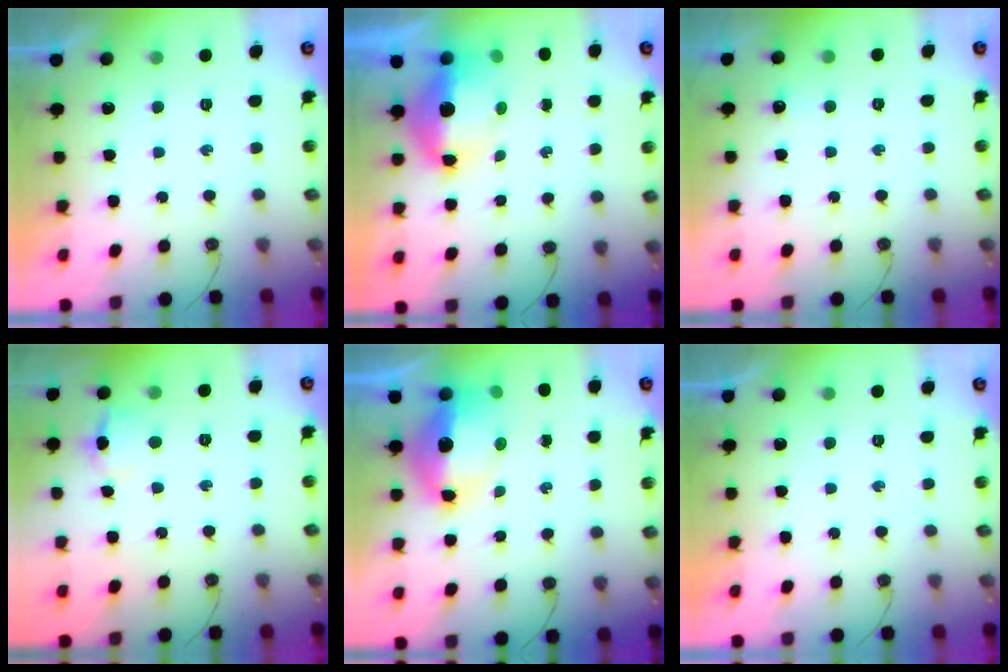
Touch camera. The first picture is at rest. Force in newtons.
{"total": 9.3, "press": 9.2, "slide": 1.4}
{"total": 2.8, "press": 2.7, "slide": 0.4}
{"total": 7.5, "press": 7.4, "slide": 1.0}
{"total": 13.2, "press": 13.1, "slide": 1.5}
{"total": 0.0}